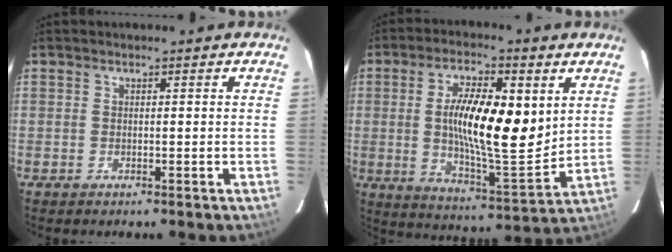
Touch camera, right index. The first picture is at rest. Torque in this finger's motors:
{"motor_torque": [0.63, 0.11, 0.98, 0.21]}